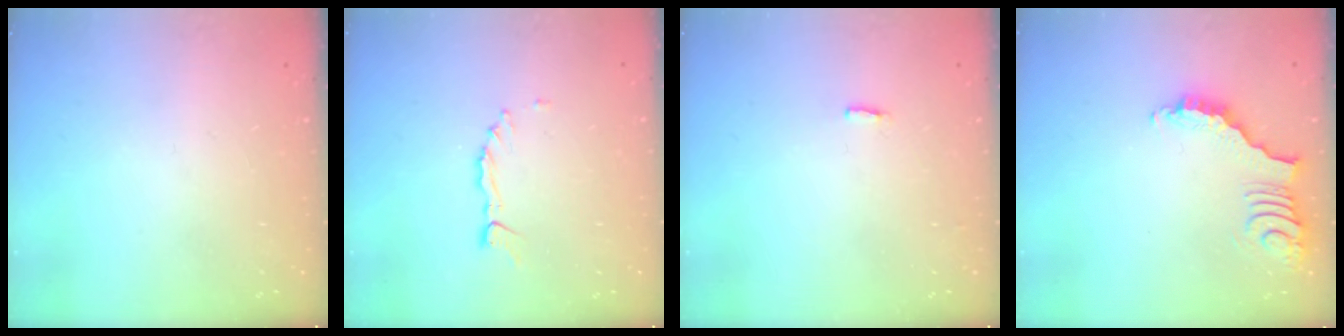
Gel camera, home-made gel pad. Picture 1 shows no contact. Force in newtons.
{"total": 0.8, "press": 0.8, "slide": 0.1}
{"total": 3.0, "press": 2.9, "slide": 0.5}
{"total": 3.9, "press": 3.8, "slide": 0.7}